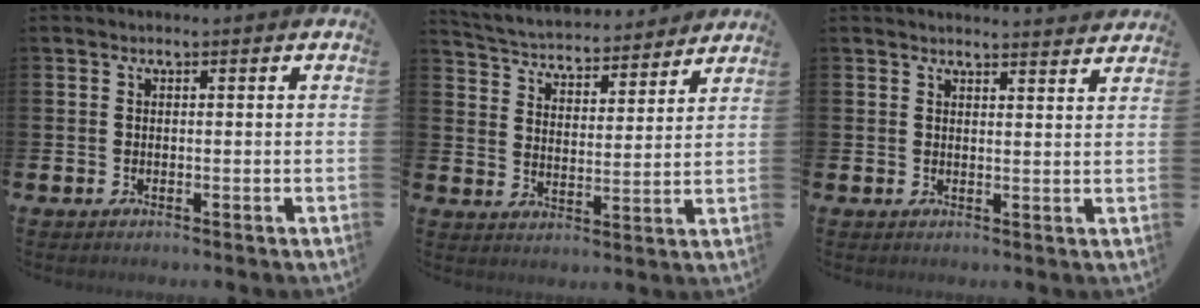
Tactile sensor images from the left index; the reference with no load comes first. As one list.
[{"total": 4.3, "force": [4.2, 1.0, 0.2], "torque": [-0.032, -0.042, 0.065]}, {"total": 2.6, "force": [2.6, 0.0, -0.2], "torque": [0.009, -0.021, 0.045]}]